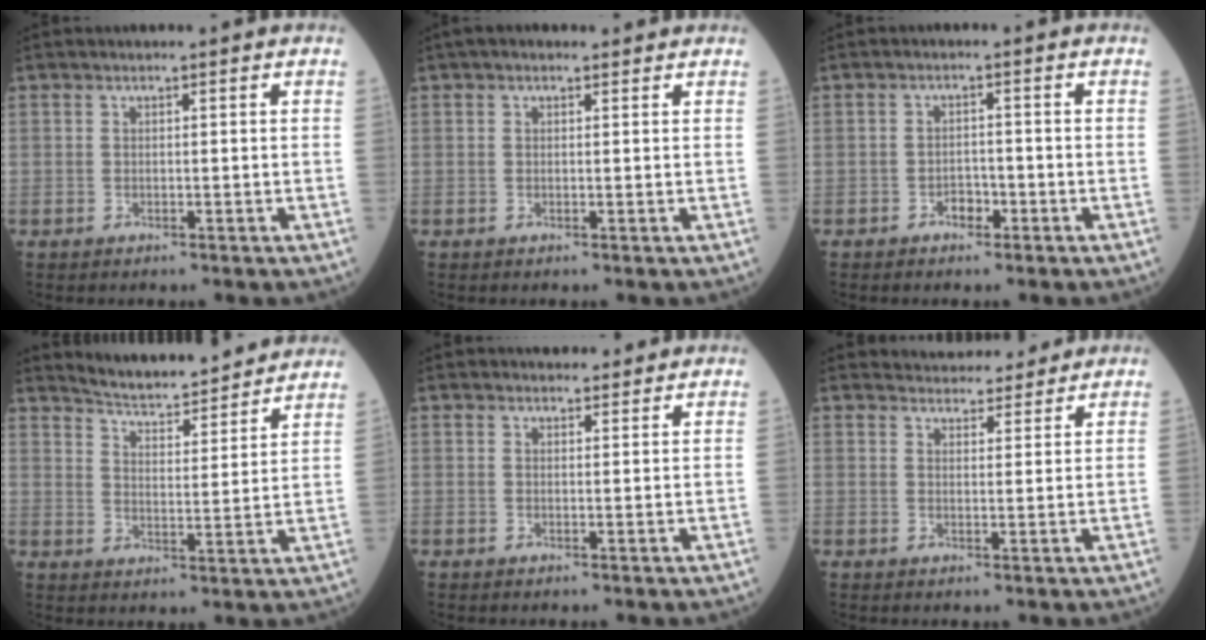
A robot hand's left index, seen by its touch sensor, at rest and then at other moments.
{"total": 1.6, "force": [1.1, 0.8, 0.7], "torque": [-0.014, 0.021, 0.015]}
{"total": 2.1, "force": [-1.4, 1.2, 1.1], "torque": [-0.016, 0.006, -0.022]}
{"total": 15.1, "force": [14.4, 1.5, 4.3], "torque": [-0.064, -0.004, 0.195]}
{"total": 3.4, "force": [3.2, 1.1, 0.5], "torque": [-0.007, 0.011, 0.042]}
{"total": 6.3, "force": [6.0, 1.7, 0.8], "torque": [-0.007, 0.013, 0.077]}